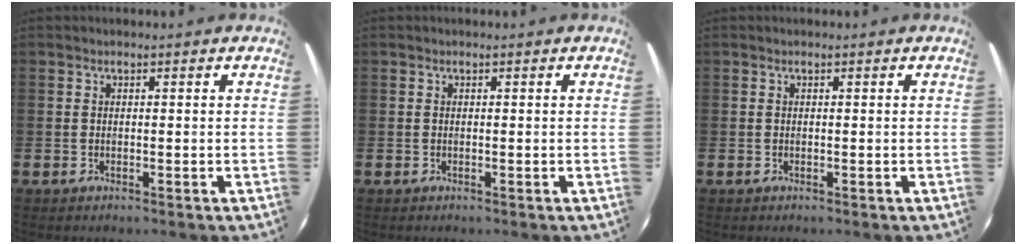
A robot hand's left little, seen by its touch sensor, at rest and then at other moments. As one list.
[{"total": 0.0}, {"total": 0.0}]